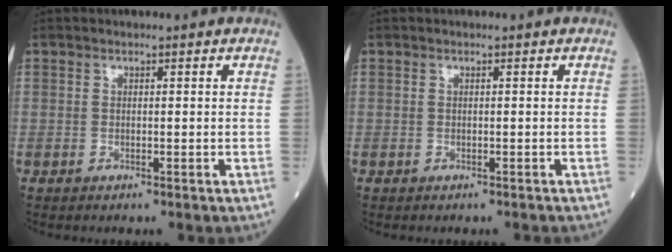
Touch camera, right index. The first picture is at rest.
{"total": 0.5, "force": [-0.5, 0.1, 0.2], "torque": [-0.002, 0.000, -0.008]}